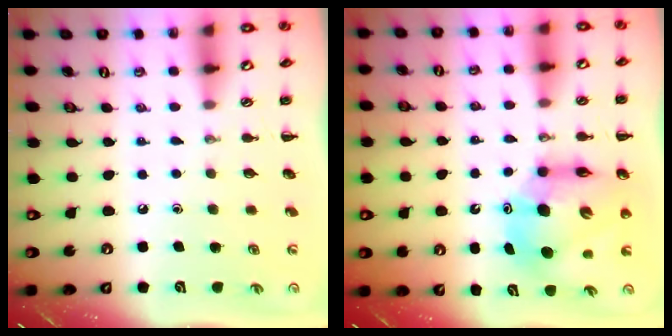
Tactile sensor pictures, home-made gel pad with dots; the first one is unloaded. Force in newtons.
{"total": 12.3, "press": 11.8, "slide": 3.6}